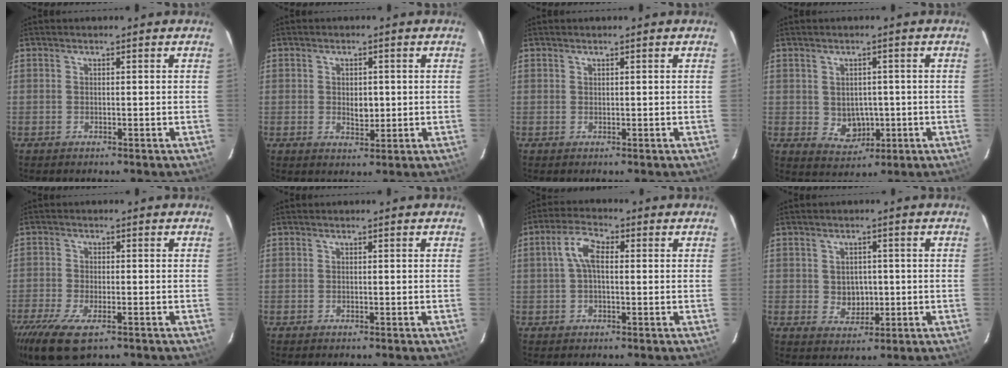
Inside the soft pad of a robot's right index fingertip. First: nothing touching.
{"total": 3.4, "force": [-0.1, 2.3, 2.6], "torque": [-0.042, -0.001, 0.002]}
{"total": 0.0}
{"total": 5.1, "force": [-0.4, 4.5, 2.4], "torque": [-0.046, 0.003, 0.011]}
{"total": 10.4, "force": [-6.7, 3.7, 7.0], "torque": [-0.166, -0.040, -0.121]}
{"total": 0.0}
{"total": 5.1, "force": [0.5, 2.4, 4.5], "torque": [-0.092, 0.016, 0.010]}
{"total": 4.3, "force": [-0.1, 3.8, 2.0], "torque": [-0.035, 0.002, 0.007]}